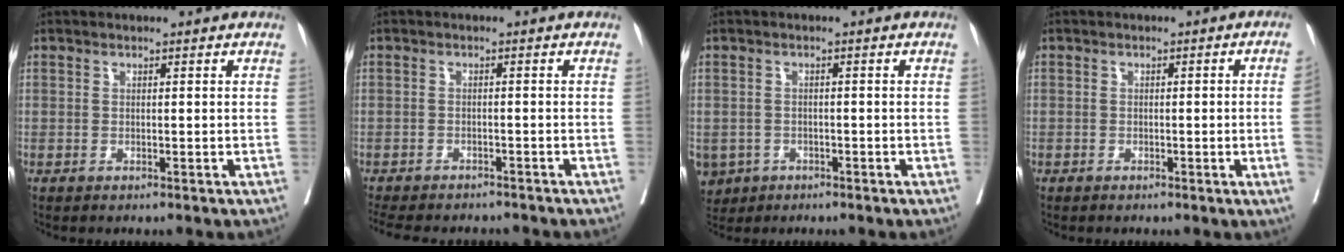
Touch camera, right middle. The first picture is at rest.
{"total": 11.6, "force": [-10.3, 3.6, 4.1], "torque": [-0.084, -0.009, -0.132]}
{"total": 6.2, "force": [-3.2, 5.0, 1.7], "torque": [-0.045, -0.002, -0.046]}
{"total": 3.0, "force": [-0.6, -0.6, 2.9], "torque": [-0.040, -0.001, -0.005]}